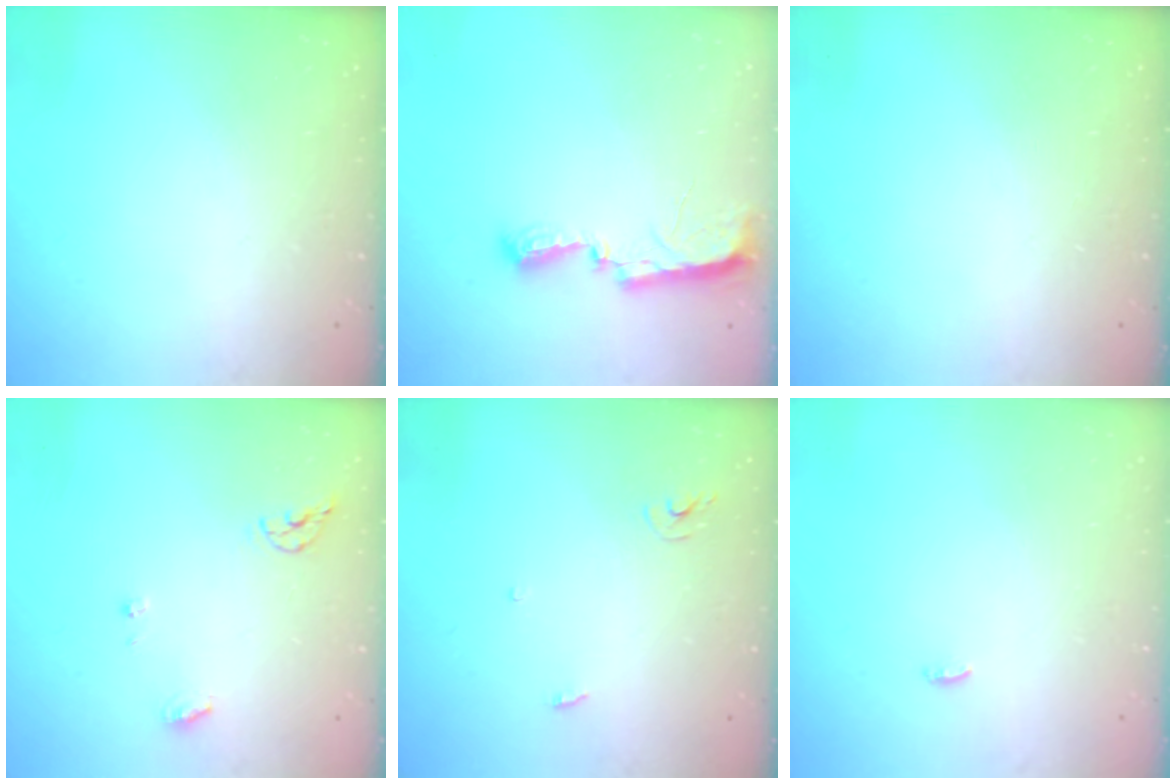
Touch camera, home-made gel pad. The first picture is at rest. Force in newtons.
{"total": 9.8, "press": 8.9, "slide": 4.2}
{"total": 0.0}
{"total": 6.7, "press": 6.7, "slide": 0.3}
{"total": 2.9, "press": 2.9, "slide": 0.2}
{"total": 3.4, "press": 3.3, "slide": 1.0}